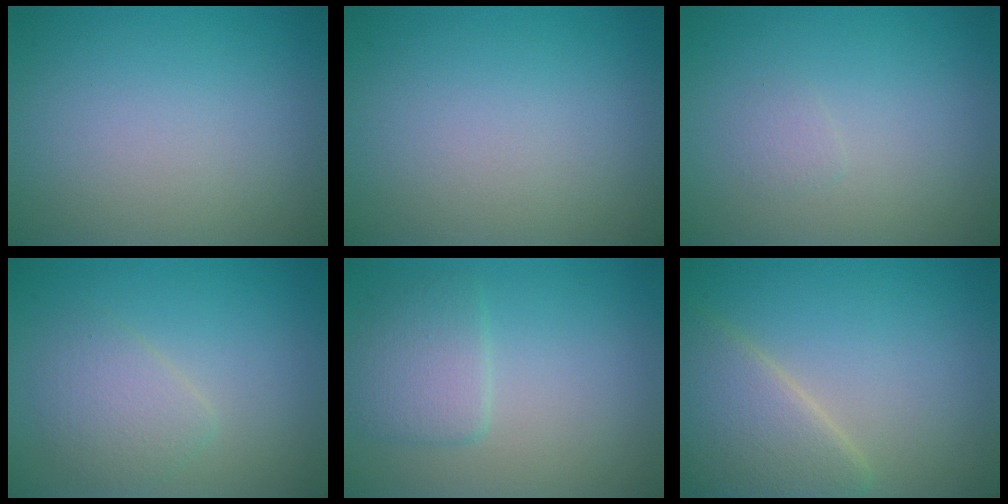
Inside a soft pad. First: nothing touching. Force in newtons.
{"total": 0.0}
{"total": 0.7, "press": 0.7, "slide": 0.0}
{"total": 2.6, "press": 2.6, "slide": 0.0}
{"total": 2.8, "press": 2.8, "slide": 0.3}
{"total": 5.1, "press": 5.1, "slide": 0.4}